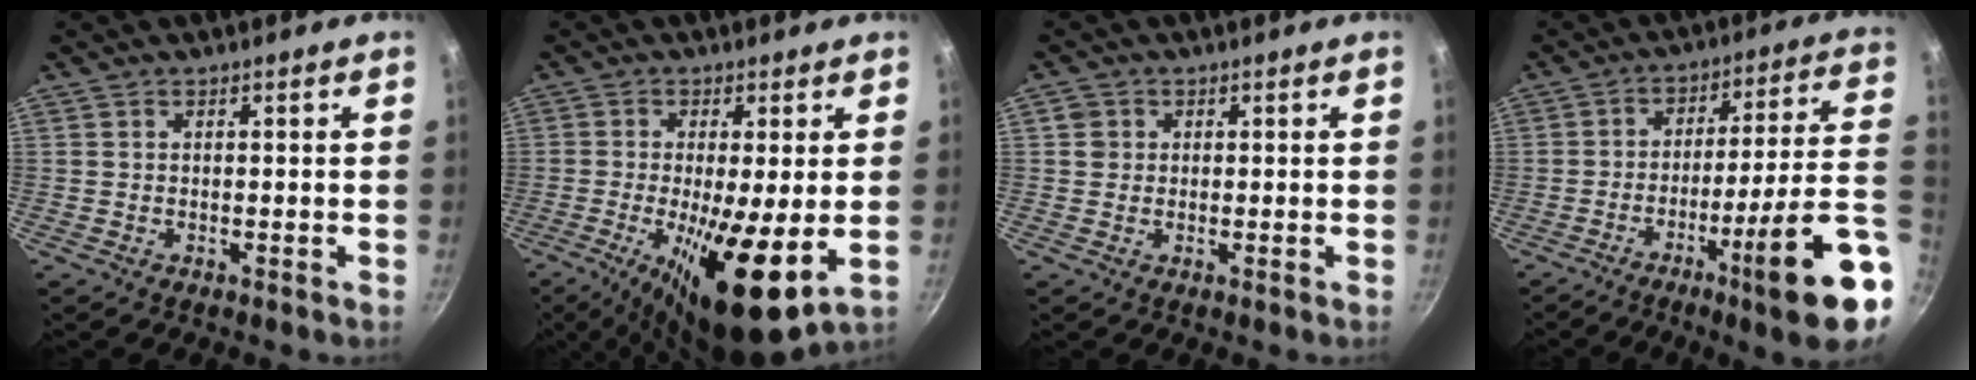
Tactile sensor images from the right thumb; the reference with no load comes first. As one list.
[{"total": 14.6, "force": [-2.5, 3.8, 13.9], "torque": [-0.238, -0.021, -0.034]}, {"total": 2.3, "force": [0.4, 2.1, 0.6], "torque": [0.000, 0.007, 0.004]}, {"total": 19.6, "force": [-7.3, 1.8, 18.0], "torque": [-0.236, 0.028, -0.108]}]